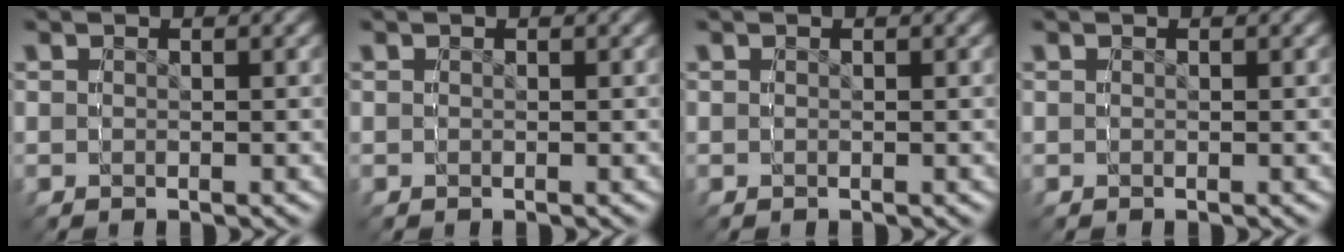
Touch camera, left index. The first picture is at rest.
{"total": 0.0}
{"total": 0.0}
{"total": 0.0}